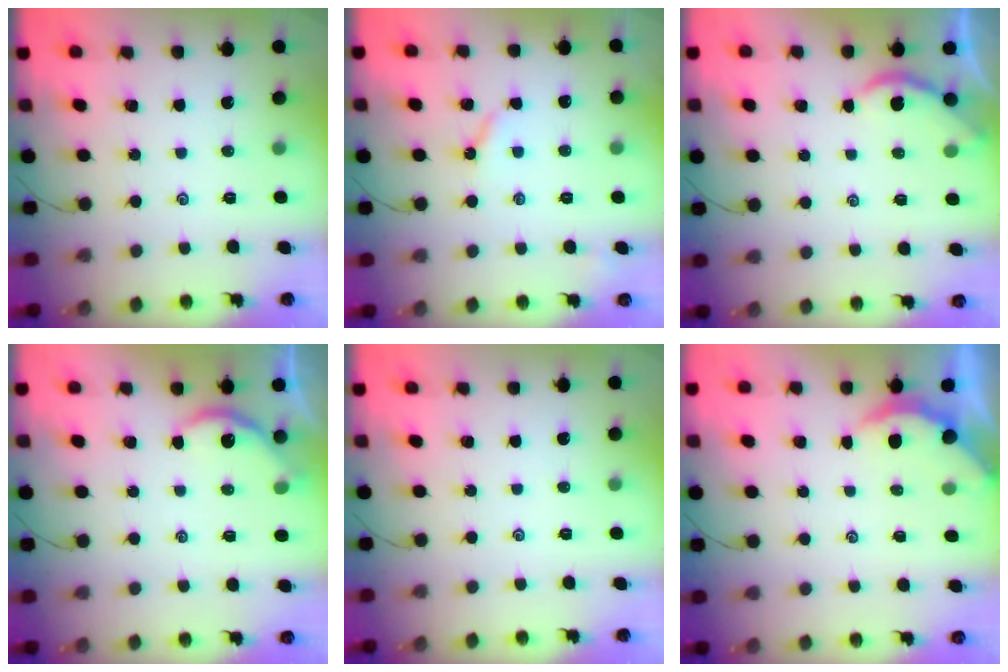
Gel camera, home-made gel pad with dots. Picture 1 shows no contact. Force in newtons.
{"total": 3.5, "press": 3.5, "slide": 0.4}
{"total": 2.4, "press": 2.3, "slide": 0.5}
{"total": 3.2, "press": 3.1, "slide": 0.4}
{"total": 0.0}
{"total": 2.4, "press": 2.3, "slide": 0.4}